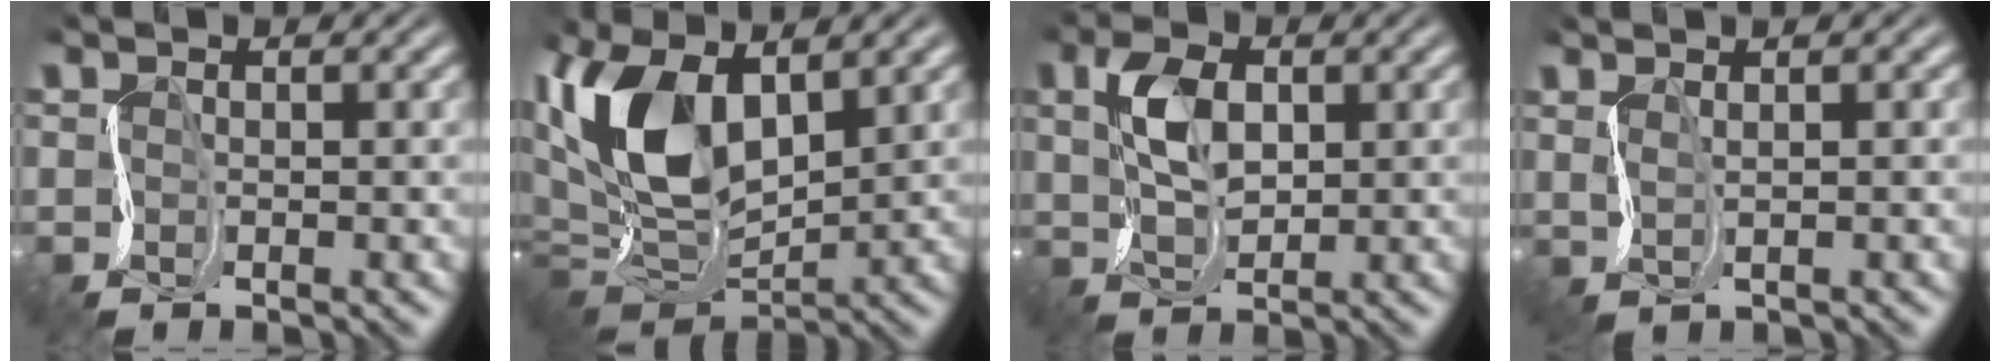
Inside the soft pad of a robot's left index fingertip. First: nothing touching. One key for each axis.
{"total": 9.2, "fx": 2.4, "fy": 4.8, "fz": 7.4, "tx": -0.172, "ty": 0.009, "tz": 0.033}
{"total": 3.9, "fx": 1.4, "fy": 2.2, "fz": 2.9, "tx": -0.070, "ty": 0.010, "tz": 0.024}
{"total": 1.6, "fx": 1.0, "fy": 0.4, "fz": 1.2, "tx": -0.021, "ty": 0.005, "tz": 0.009}